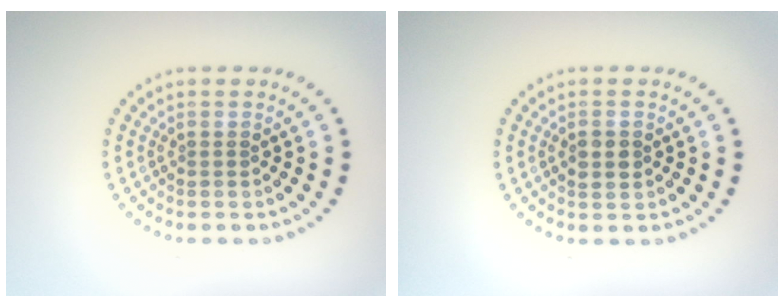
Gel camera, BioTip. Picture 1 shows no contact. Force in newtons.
{"total": 1.7, "press": 1.7, "slide": 0.1}